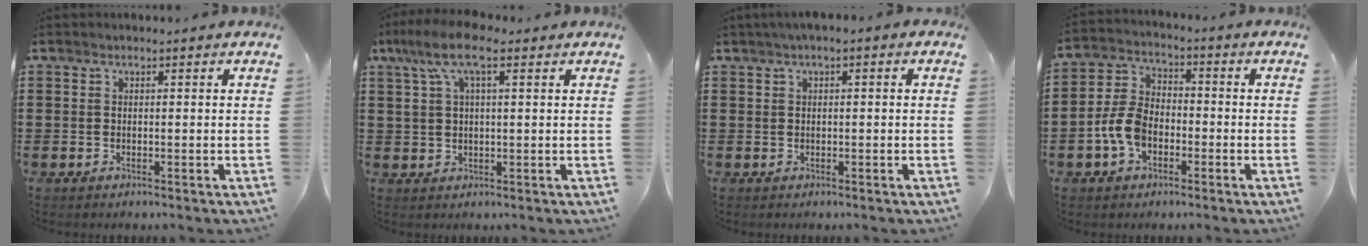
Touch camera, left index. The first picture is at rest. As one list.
[{"total": 7.9, "force": [3.9, 2.5, 6.4], "torque": [-0.132, 0.009, 0.069]}, {"total": 1.2, "force": [-0.3, 0.6, 1.0], "torque": [-0.019, 0.003, -0.008]}, {"total": 6.6, "force": [-2.6, 4.2, 4.4], "torque": [-0.117, 0.005, -0.058]}]